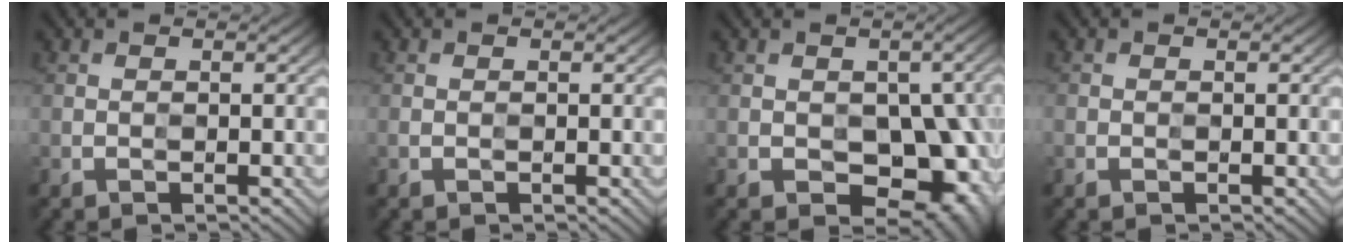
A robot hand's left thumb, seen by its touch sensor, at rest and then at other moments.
{"total": 0.5, "force": [-0.2, 0.3, 0.4], "torque": [-0.011, 0.000, -0.004]}
{"total": 11.9, "force": [-3.5, 7.9, 8.3], "torque": [-0.101, -0.011, -0.035]}
{"total": 1.1, "force": [-0.4, 0.9, 0.6], "torque": [-0.013, 0.001, -0.011]}